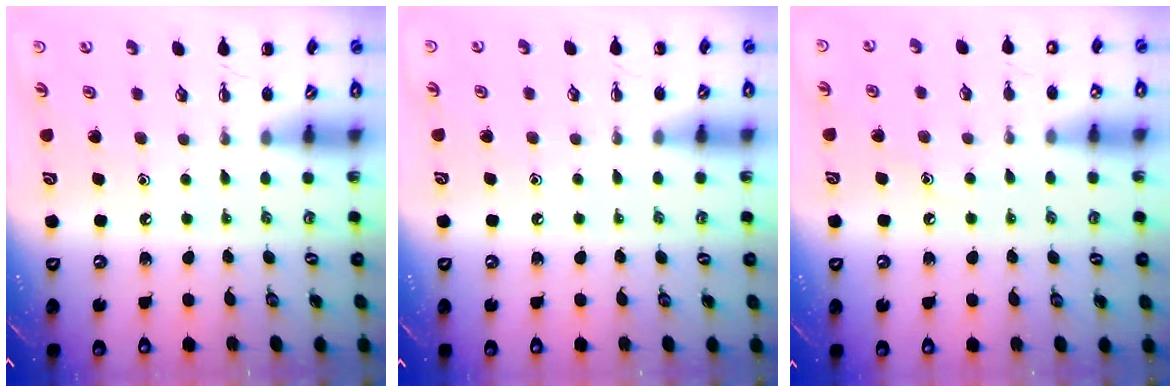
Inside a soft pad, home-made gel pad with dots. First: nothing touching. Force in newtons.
{"total": 3.0, "press": 2.8, "slide": 1.1}
{"total": 6.5, "press": 6.3, "slide": 1.4}